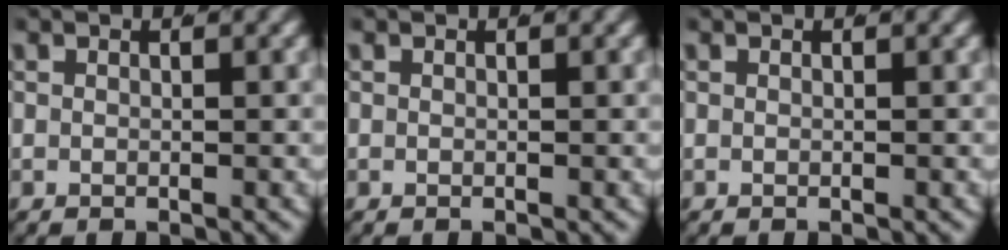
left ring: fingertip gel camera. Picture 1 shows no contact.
{"total": 0.0}
{"total": 0.0}